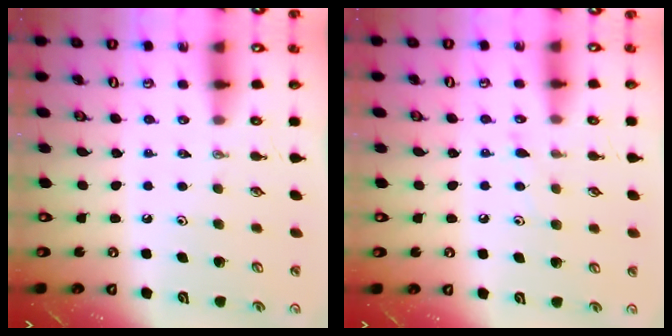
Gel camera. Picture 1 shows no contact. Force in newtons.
{"total": 5.3, "press": 5.2, "slide": 0.7}